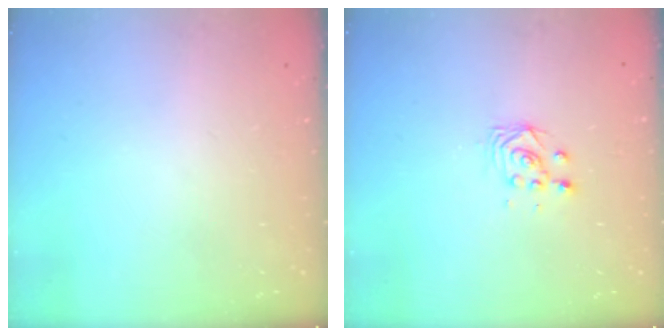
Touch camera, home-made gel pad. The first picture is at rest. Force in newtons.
{"total": 3.1, "press": 2.7, "slide": 1.5}